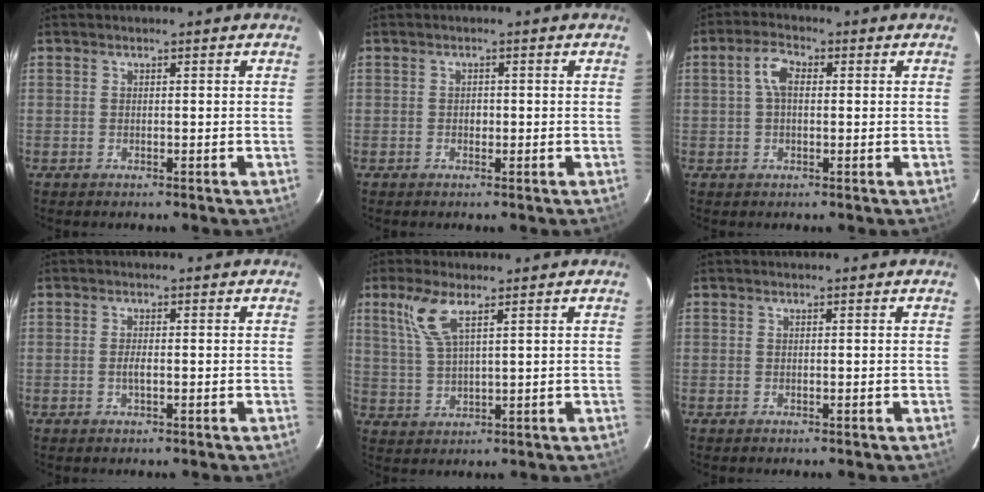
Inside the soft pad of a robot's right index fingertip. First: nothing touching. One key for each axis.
{"total": 1.2, "fx": -0.2, "fy": 1.0, "fz": 0.7, "tx": -0.011, "ty": 0.004, "tz": -0.004}
{"total": 4.2, "fx": 0.6, "fy": 2.3, "fz": 3.4, "tx": -0.069, "ty": 0.014, "tz": 0.011}
{"total": 1.4, "fx": -0.3, "fy": 0.3, "fz": 1.3, "tx": -0.027, "ty": 0.001, "tz": -0.007}
{"total": 6.5, "fx": 3.6, "fy": 1.6, "fz": 5.2, "tx": -0.116, "ty": 0.004, "tz": 0.078}
{"total": 0.0}